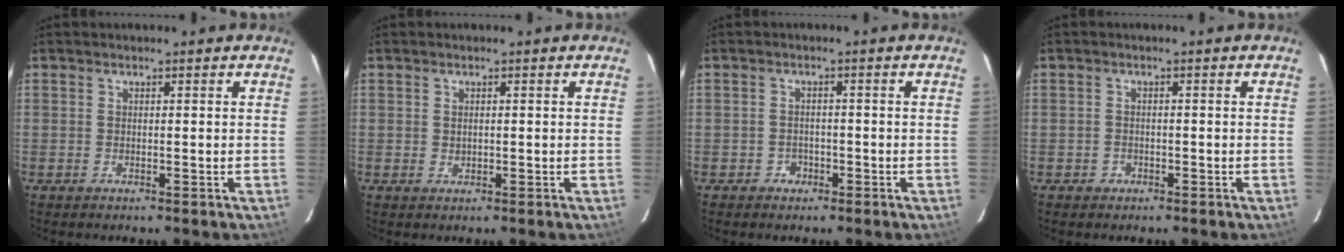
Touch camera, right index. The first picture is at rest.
{"total": 1.0, "force": [0.2, 0.8, 0.6], "torque": [-0.010, 0.002, 0.006]}
{"total": 2.6, "force": [-1.6, 2.1, 0.2], "torque": [-0.007, 0.005, -0.024]}
{"total": 1.8, "force": [-1.1, 1.4, 0.2], "torque": [-0.005, 0.002, -0.015]}